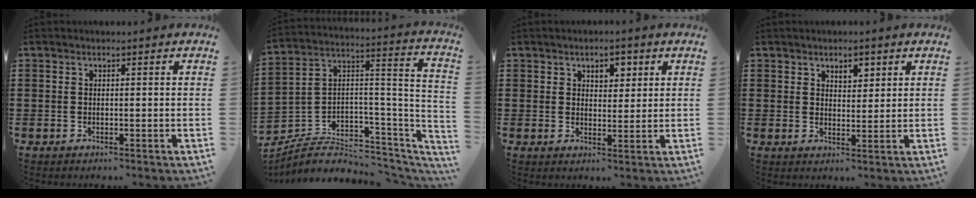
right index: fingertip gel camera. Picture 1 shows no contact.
{"total": 4.6, "force": [-2.6, 2.9, 2.4], "torque": [-0.060, -0.017, -0.053]}
{"total": 3.4, "force": [1.8, 2.0, 2.1], "torque": [-0.031, 0.005, 0.025]}
{"total": 3.0, "force": [1.9, 1.5, 1.7], "torque": [-0.021, 0.001, 0.031]}